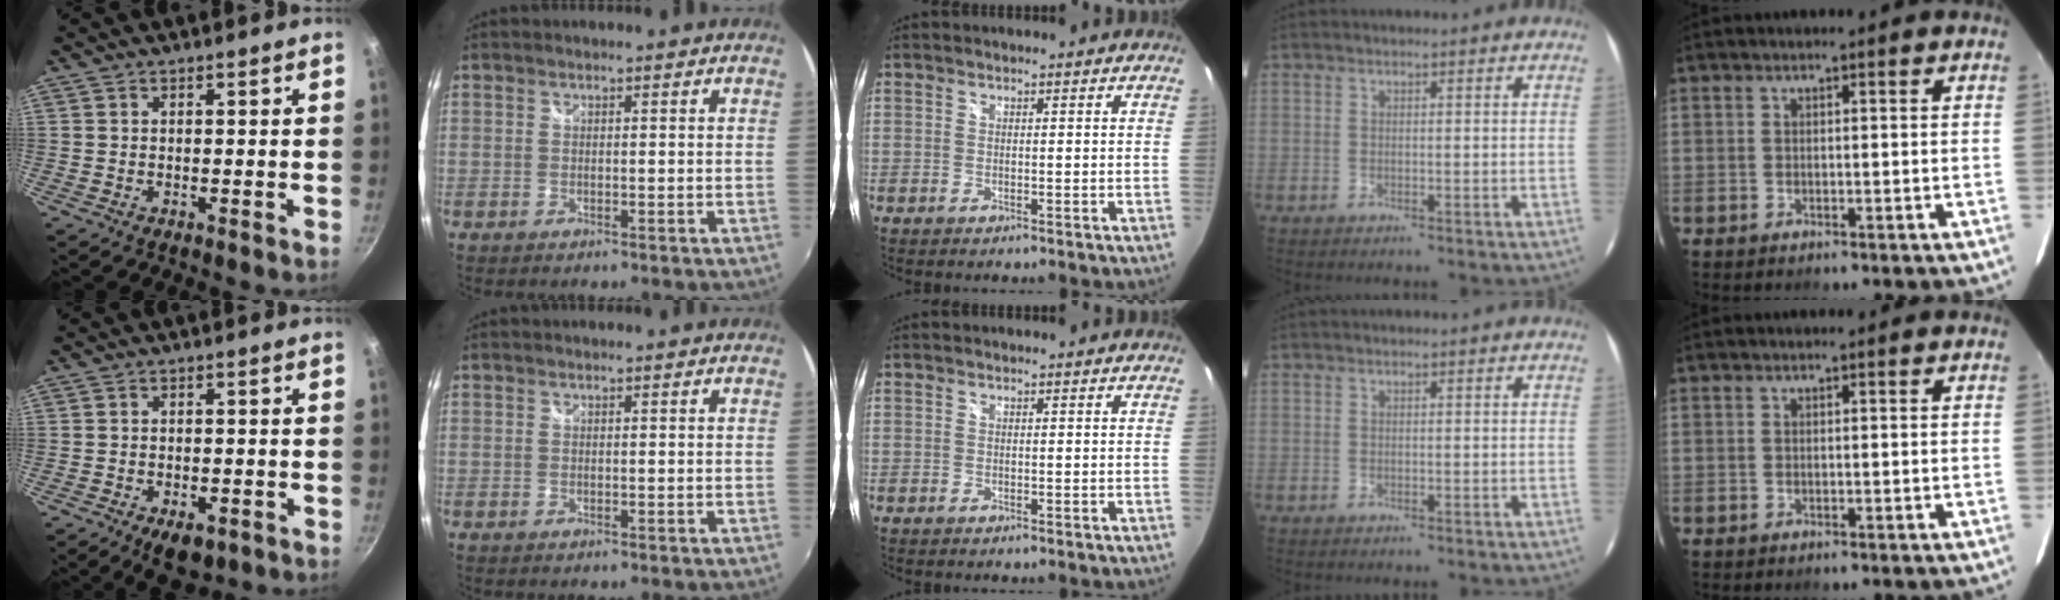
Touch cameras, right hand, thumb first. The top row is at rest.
{"thumb": {"total": 6.3, "force": [-3.2, 3.3, 4.3], "torque": [-0.052, 0.014, -0.038]}}